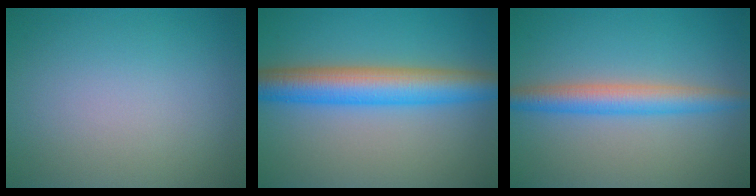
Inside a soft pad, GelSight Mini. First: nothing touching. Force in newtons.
{"total": 6.8, "press": 6.8, "slide": 0.1}
{"total": 3.9, "press": 3.9, "slide": 0.1}